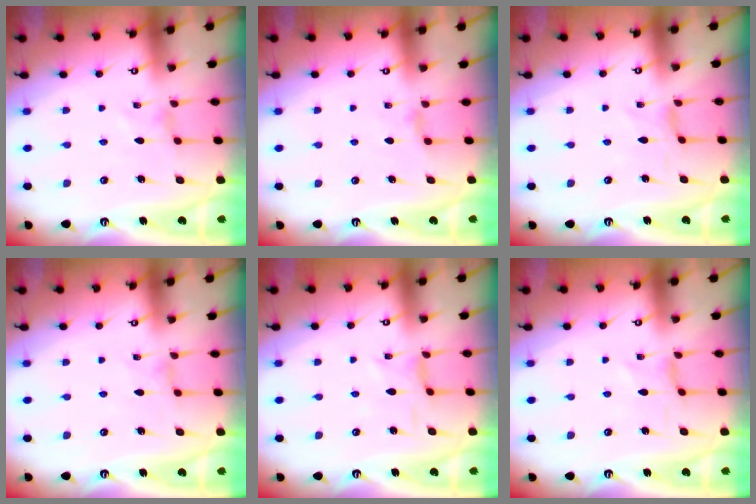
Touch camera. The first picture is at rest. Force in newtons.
{"total": 2.4, "press": 2.3, "slide": 0.4}
{"total": 0.0}
{"total": 0.0}
{"total": 1.2, "press": 1.2, "slide": 0.4}
{"total": 0.0}